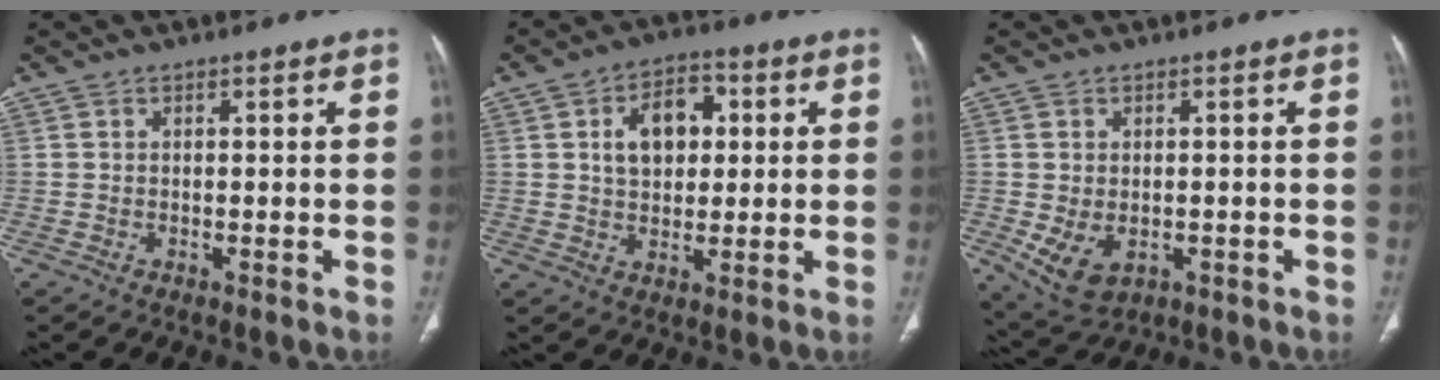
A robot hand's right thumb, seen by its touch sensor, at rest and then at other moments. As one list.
[{"total": 9.5, "force": [2.1, 6.5, 6.7], "torque": [-0.079, 0.007, 0.032]}, {"total": 6.9, "force": [-1.5, 4.7, 4.8], "torque": [-0.082, -0.004, -0.006]}]